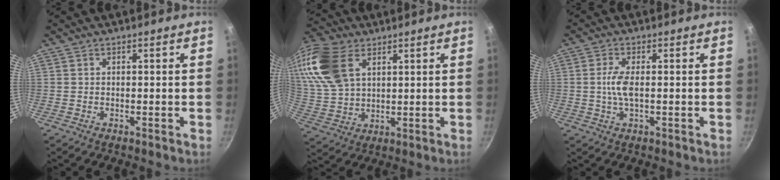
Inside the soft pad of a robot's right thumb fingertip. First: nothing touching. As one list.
[{"total": 17.6, "force": [7.6, 11.0, 11.5], "torque": [-0.246, -0.004, 0.154]}, {"total": 4.4, "force": [-0.1, 1.4, 4.1], "torque": [-0.095, 0.001, -0.006]}]